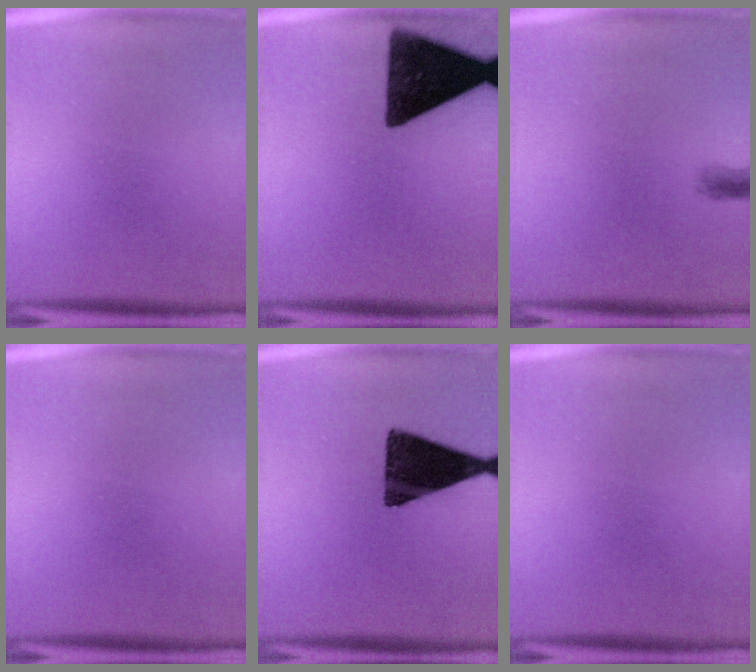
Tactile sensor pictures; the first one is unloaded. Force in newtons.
{"total": 15.5}
{"total": 1.4}
{"total": 0.0}
{"total": 15.5}
{"total": 0.0}